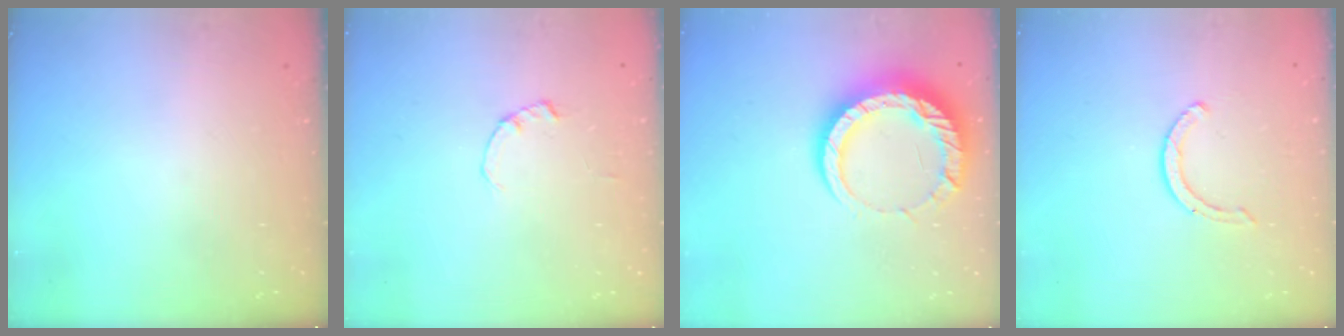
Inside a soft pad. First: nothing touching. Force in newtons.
{"total": 0.0}
{"total": 14.0, "press": 14.0, "slide": 1.2}
{"total": 2.9, "press": 2.9, "slide": 0.4}